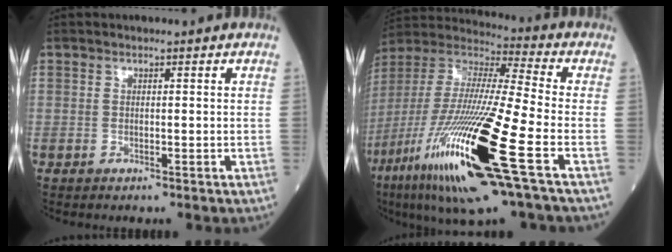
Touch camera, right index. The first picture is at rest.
{"total": 25.8, "force": [-10.3, 1.8, 23.6], "torque": [-0.486, -0.061, -0.194]}